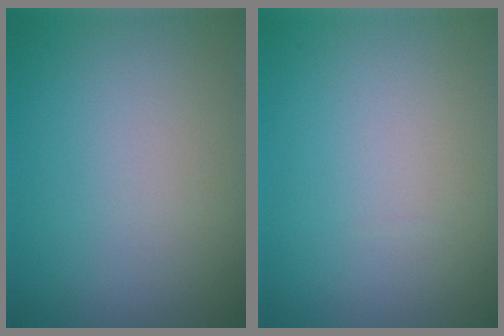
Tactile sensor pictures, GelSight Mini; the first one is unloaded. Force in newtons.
{"total": 0.0}